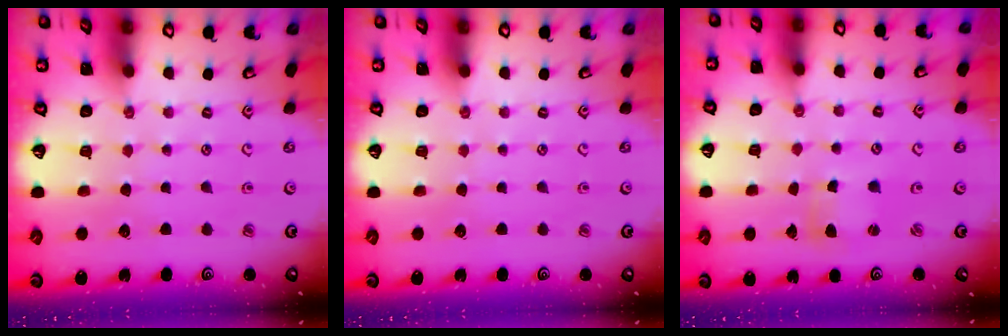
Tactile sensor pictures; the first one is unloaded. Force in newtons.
{"total": 0.0}
{"total": 2.8, "press": 2.8, "slide": 0.3}